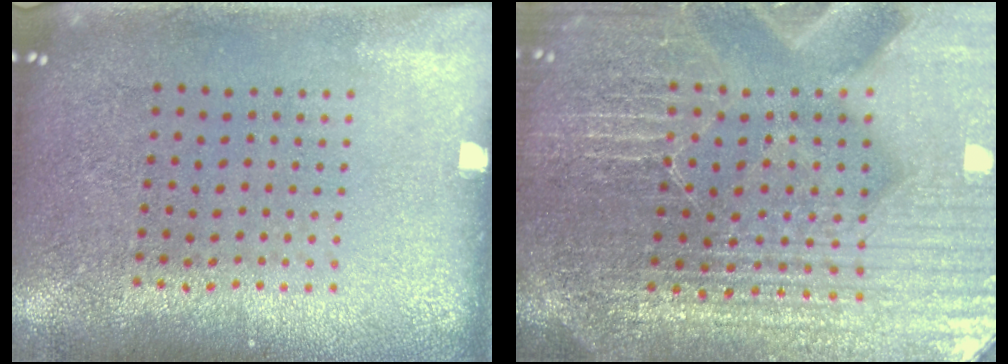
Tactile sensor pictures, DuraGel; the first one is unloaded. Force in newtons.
{"total": 5.7, "press": 5.2, "slide": 2.3}